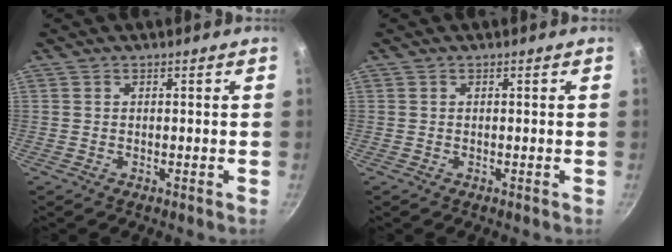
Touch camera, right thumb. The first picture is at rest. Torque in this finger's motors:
{"motor_torque": [0.01, 0.00, -0.01, 0.01, 0.03]}